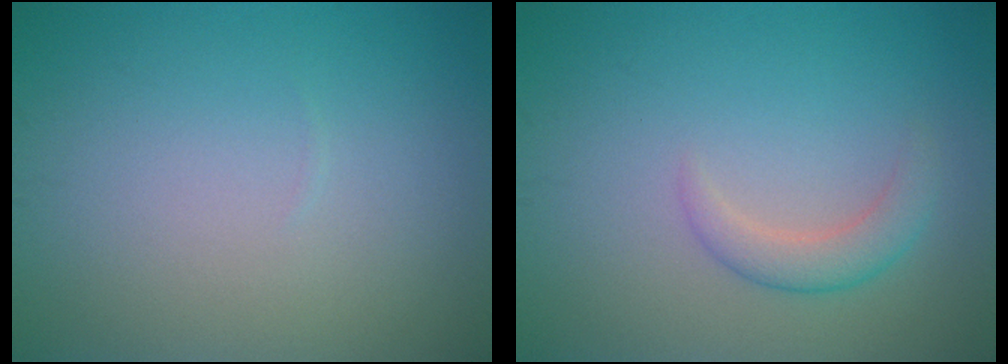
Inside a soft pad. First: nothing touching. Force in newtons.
{"total": 2.3, "press": 2.2, "slide": 0.2}